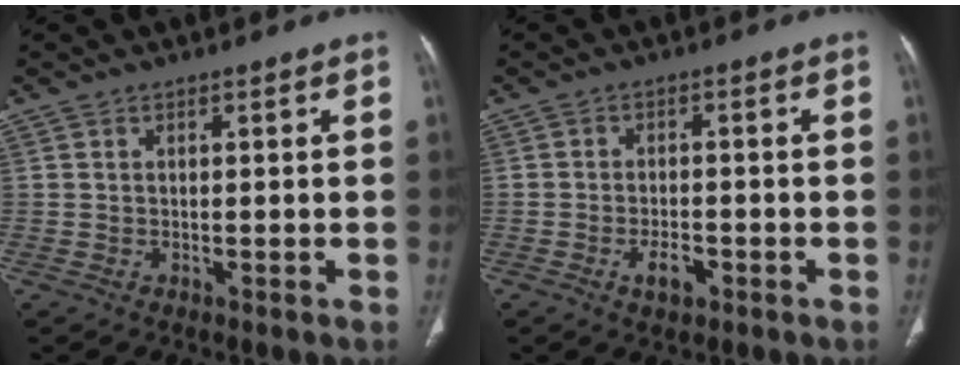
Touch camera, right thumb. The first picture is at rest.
{"total": 3.8, "force": [-1.9, 2.0, 2.7], "torque": [-0.041, 0.009, -0.029]}